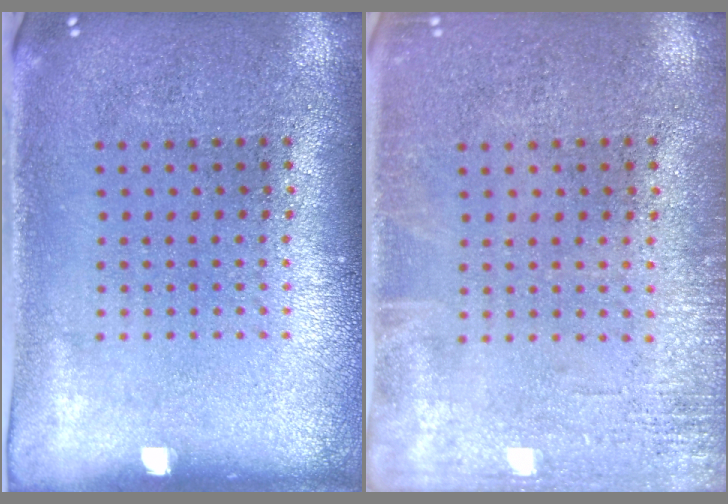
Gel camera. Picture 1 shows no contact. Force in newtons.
{"total": 1.7, "press": 1.7, "slide": 0.3}